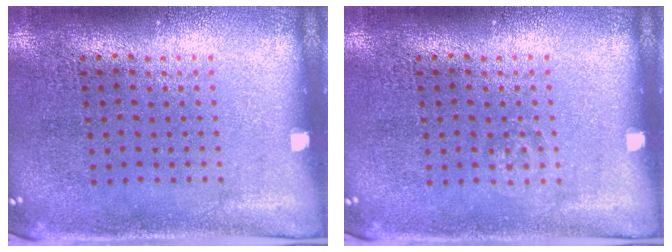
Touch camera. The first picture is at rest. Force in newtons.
{"total": 0.6, "press": 0.6, "slide": 0.2}